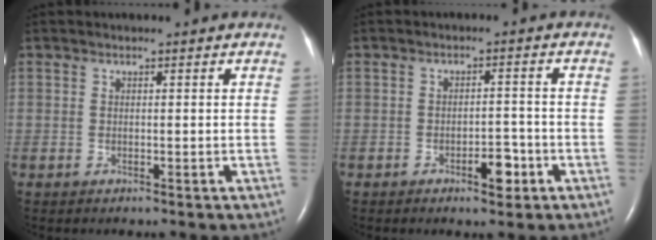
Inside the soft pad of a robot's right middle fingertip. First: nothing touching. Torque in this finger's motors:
{"motor_torque": [0.45, -0.18, 0.03, 0.01]}